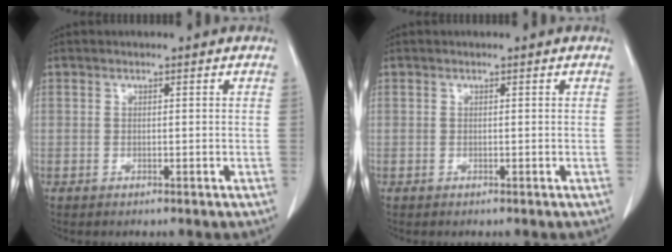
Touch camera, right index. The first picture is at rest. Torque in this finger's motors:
{"motor_torque": [0.00, 0.00, 0.00, 0.00]}